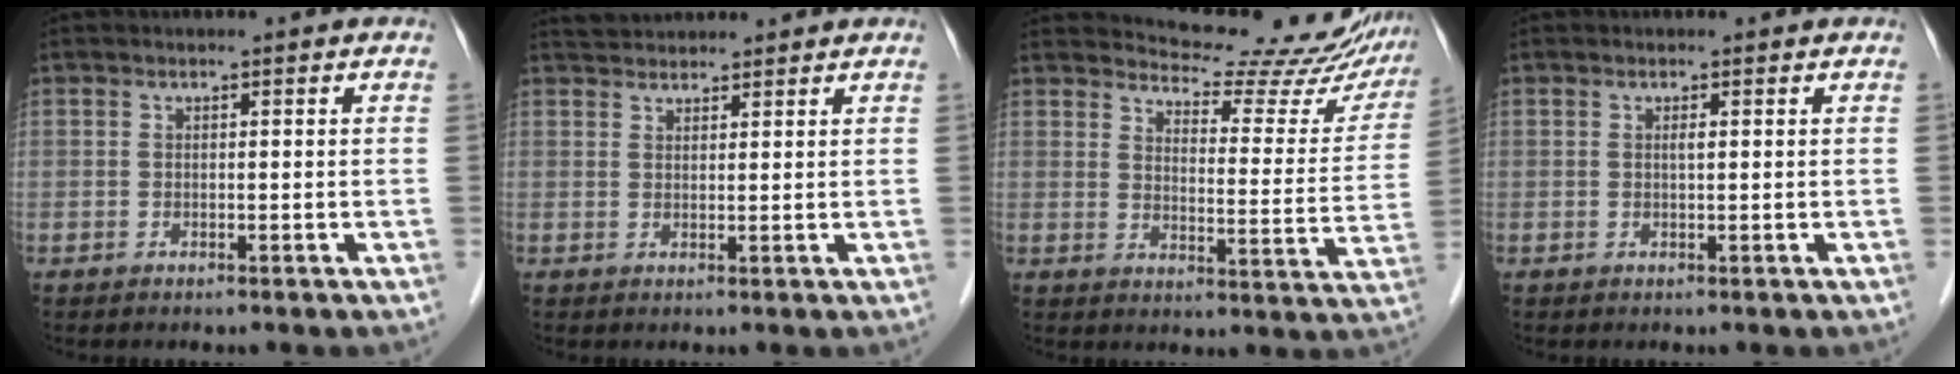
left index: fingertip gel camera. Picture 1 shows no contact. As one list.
[{"total": 4.1, "force": [3.9, 1.0, 0.6], "torque": [-0.012, 0.036, 0.068]}, {"total": 19.1, "force": [18.6, 3.5, 3.0], "torque": [-0.025, -0.082, 0.200]}, {"total": 0.6, "force": [0.2, 0.0, 0.5], "torque": [-0.013, 0.000, 0.004]}]